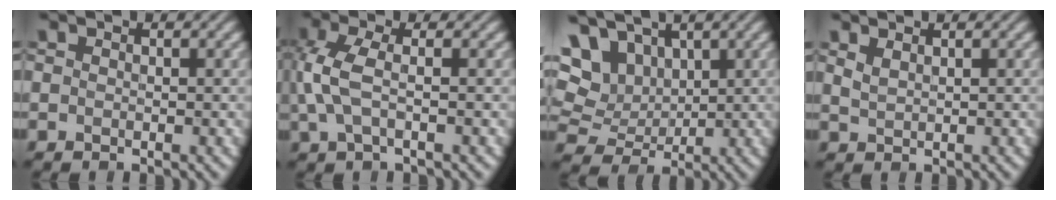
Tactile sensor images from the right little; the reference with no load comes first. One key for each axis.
{"total": 4.0, "fx": -0.1, "fy": 1.5, "fz": 3.7, "tx": -0.092, "ty": 0.002, "tz": -0.002}
{"total": 9.0, "fx": 4.3, "fy": 6.2, "fz": 5.1, "tx": -0.112, "ty": 0.022, "tz": 0.073}
{"total": 1.9, "fx": 1.3, "fy": 0.8, "fz": 1.2, "tx": -0.007, "ty": 0.009, "tz": 0.016}